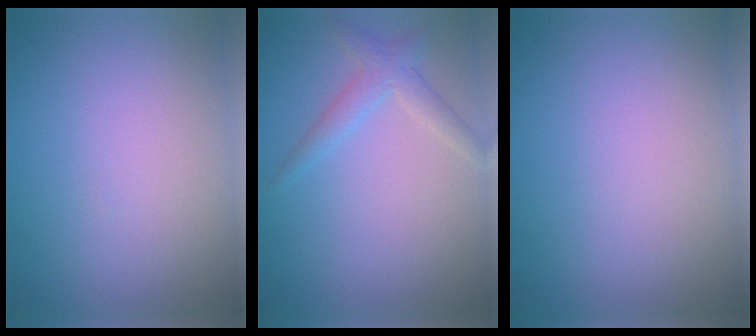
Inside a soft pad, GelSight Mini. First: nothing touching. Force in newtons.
{"total": 2.2, "press": 2.1, "slide": 0.1}
{"total": 0.0}